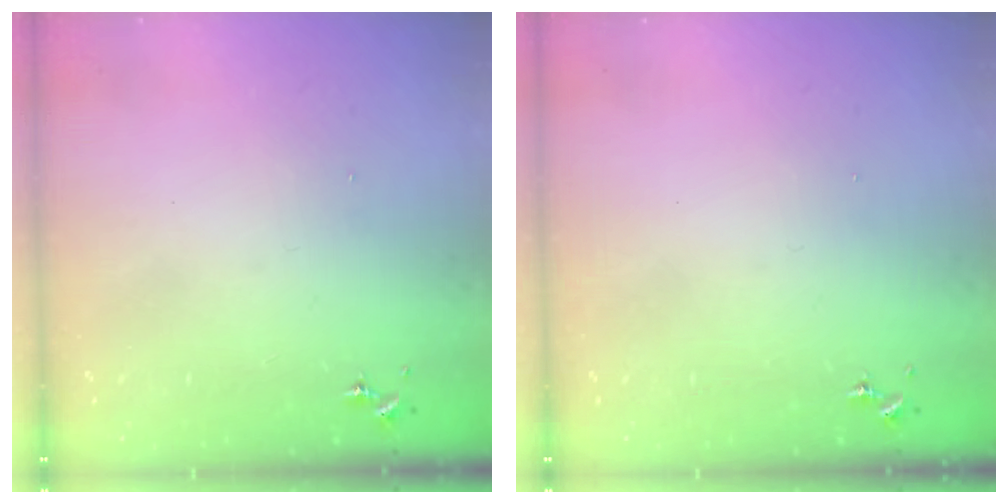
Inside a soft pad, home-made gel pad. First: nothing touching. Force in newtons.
{"total": 0.0}